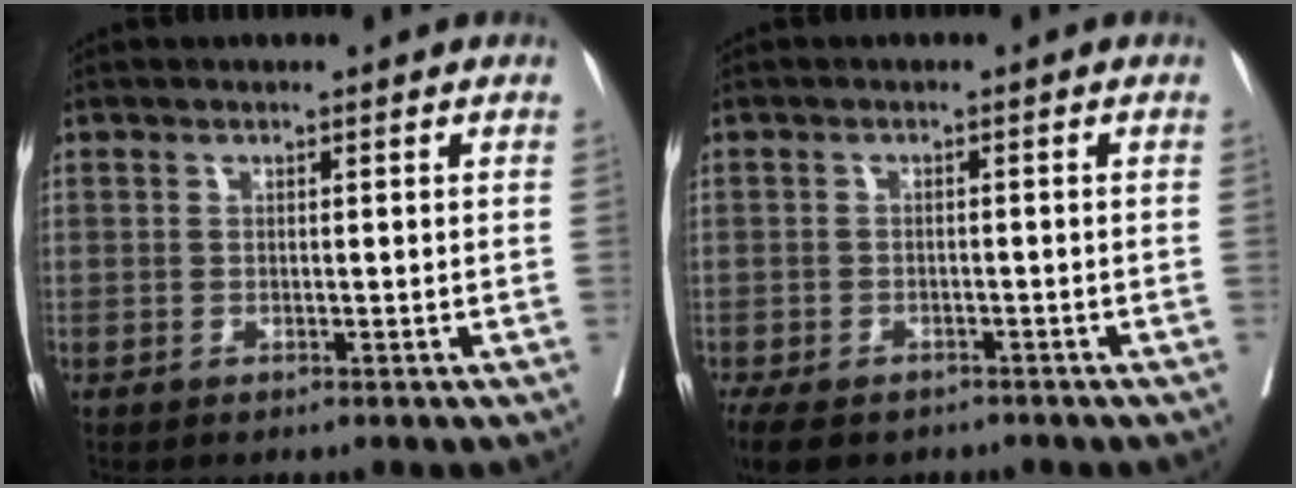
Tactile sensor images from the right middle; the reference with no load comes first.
{"total": 9.9, "force": [-7.0, 5.3, 4.5], "torque": [-0.097, -0.015, -0.096]}